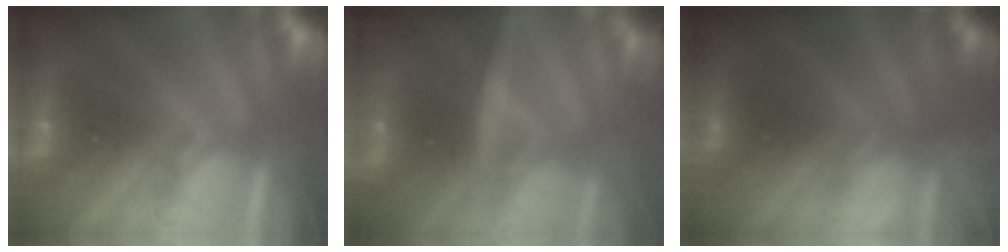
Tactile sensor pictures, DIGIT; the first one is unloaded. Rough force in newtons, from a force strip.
{"total": 2.9}
{"total": 8.5}